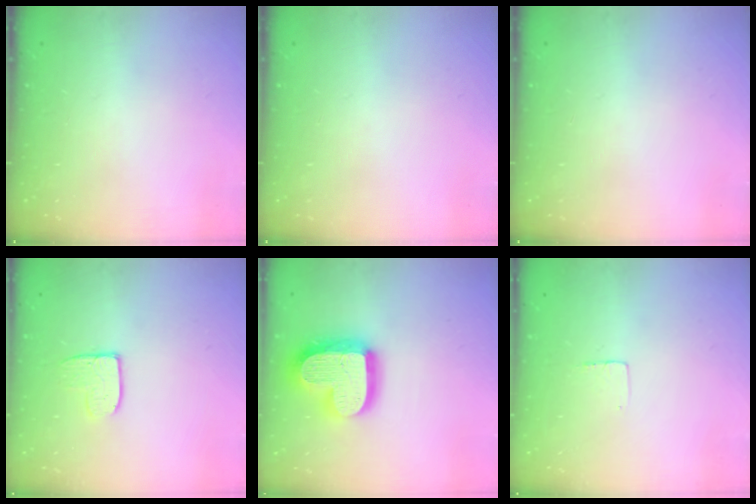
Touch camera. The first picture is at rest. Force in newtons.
{"total": 0.0}
{"total": 0.0}
{"total": 7.9, "press": 7.9, "slide": 0.6}
{"total": 20.7, "press": 20.7, "slide": 1.7}
{"total": 3.0, "press": 3.0, "slide": 0.2}